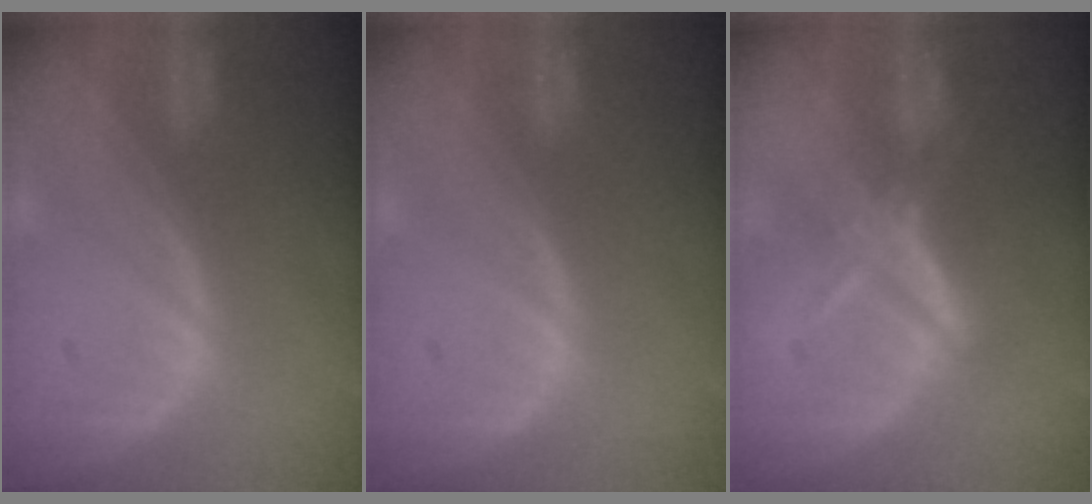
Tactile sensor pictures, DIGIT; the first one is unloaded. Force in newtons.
{"total": 0.0}
{"total": 5.5, "press": 4.9, "slide": 2.5}